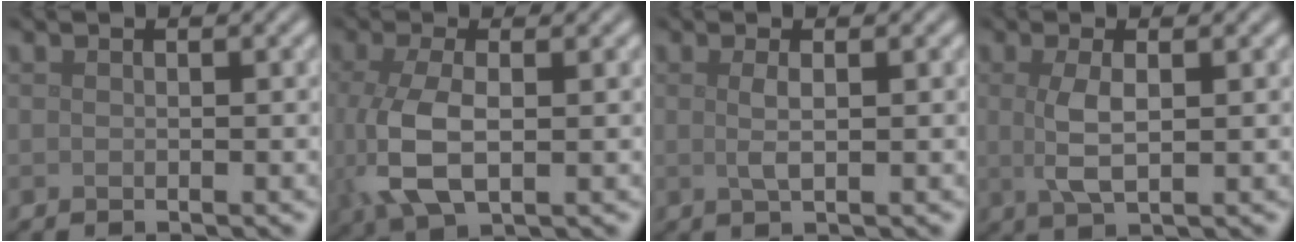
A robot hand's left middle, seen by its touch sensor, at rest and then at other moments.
{"total": 5.7, "force": [-0.3, 2.8, 5.0], "torque": [-0.129, -0.009, -0.002]}
{"total": 1.6, "force": [0.3, 0.4, 1.5], "torque": [-0.030, 0.001, 0.004]}
{"total": 3.0, "force": [0.3, 1.0, 2.9], "torque": [-0.066, -0.002, 0.007]}